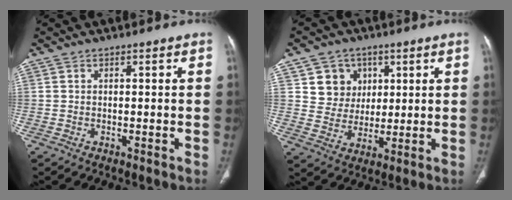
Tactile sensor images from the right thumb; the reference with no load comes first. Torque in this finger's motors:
{"motor_torque": [-0.73, 0.55, 0.27, -0.02, 0.03]}